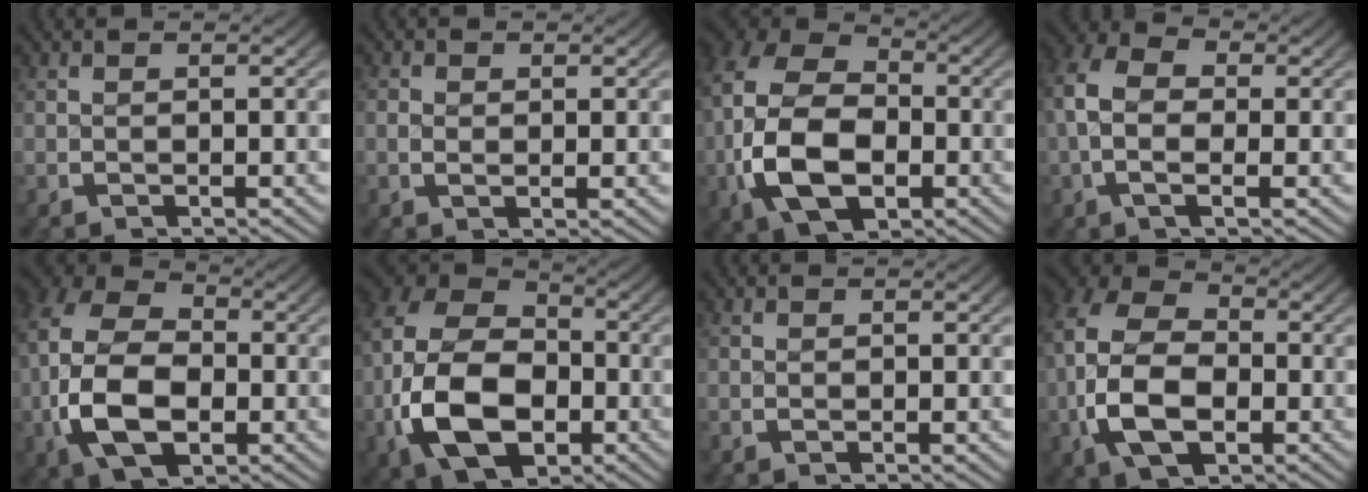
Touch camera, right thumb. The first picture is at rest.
{"total": 0.7, "force": [0.2, 0.5, 0.4], "torque": [-0.009, -0.005, 0.006]}
{"total": 14.0, "force": [-0.8, 10.1, 9.8], "torque": [-0.213, -0.042, 0.000]}
{"total": 6.7, "force": [0.4, 4.5, 4.9], "torque": [-0.118, -0.016, 0.003]}
{"total": 12.7, "force": [-0.8, 9.1, 8.9], "torque": [-0.199, -0.044, 0.001]}
{"total": 15.3, "force": [-1.6, 11.1, 10.4], "torque": [-0.228, -0.048, -0.012]}
{"total": 0.0}
{"total": 11.5, "force": [-0.7, 8.2, 8.0], "torque": [-0.178, -0.039, 0.000]}